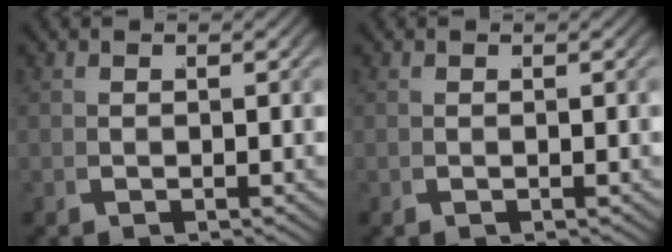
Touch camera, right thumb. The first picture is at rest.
{"total": 0.0}